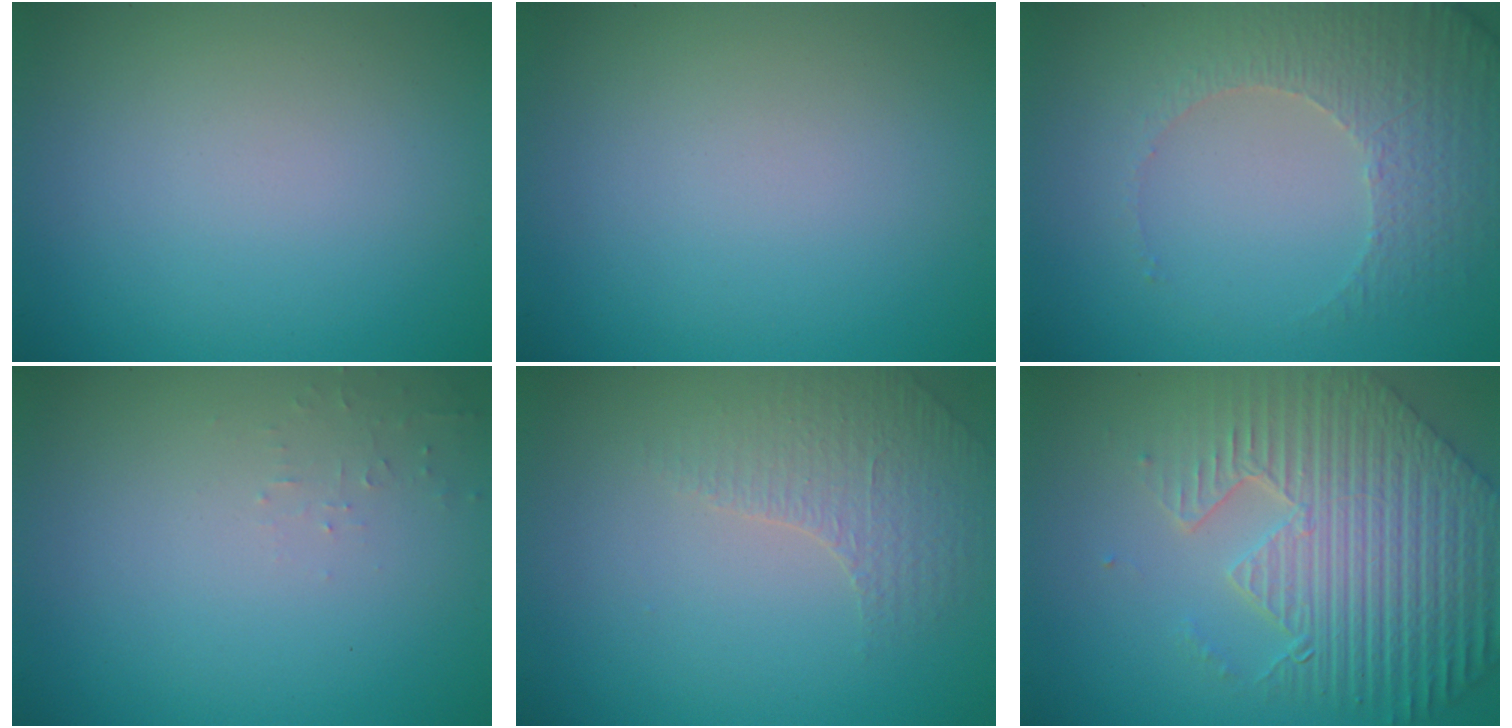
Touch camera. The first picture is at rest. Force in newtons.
{"total": 0.0}
{"total": 4.8, "press": 3.5, "slide": 3.4}
{"total": 0.8, "press": 0.7, "slide": 0.1}
{"total": 1.5, "press": 1.2, "slide": 0.8}
{"total": 9.3, "press": 6.5, "slide": 6.6}